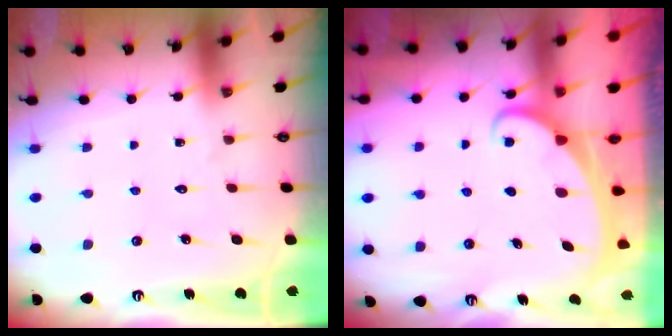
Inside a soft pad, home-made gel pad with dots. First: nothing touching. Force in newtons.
{"total": 1.9, "press": 1.9, "slide": 0.1}